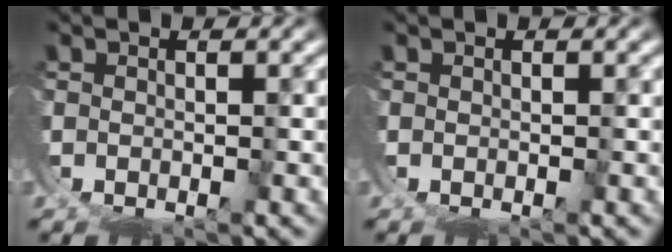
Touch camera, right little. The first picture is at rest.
{"total": 0.0}